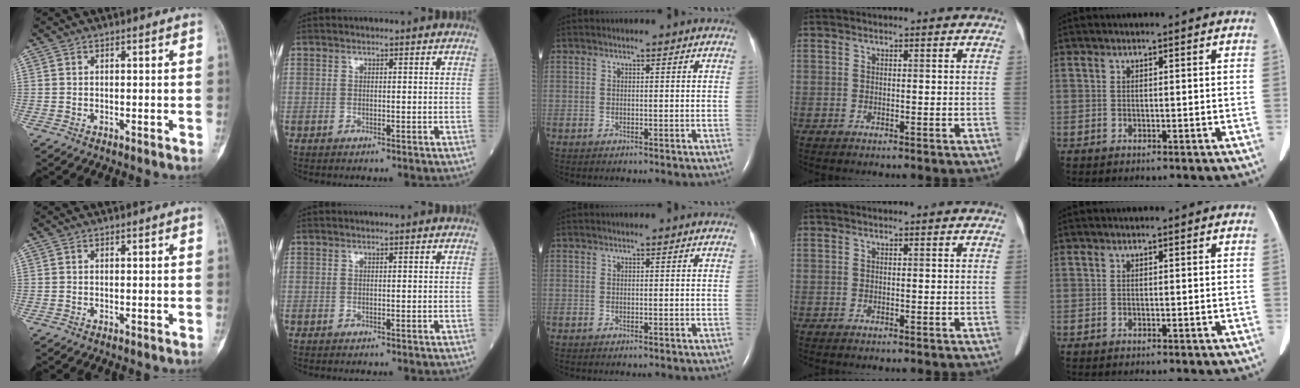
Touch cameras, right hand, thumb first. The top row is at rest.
{}